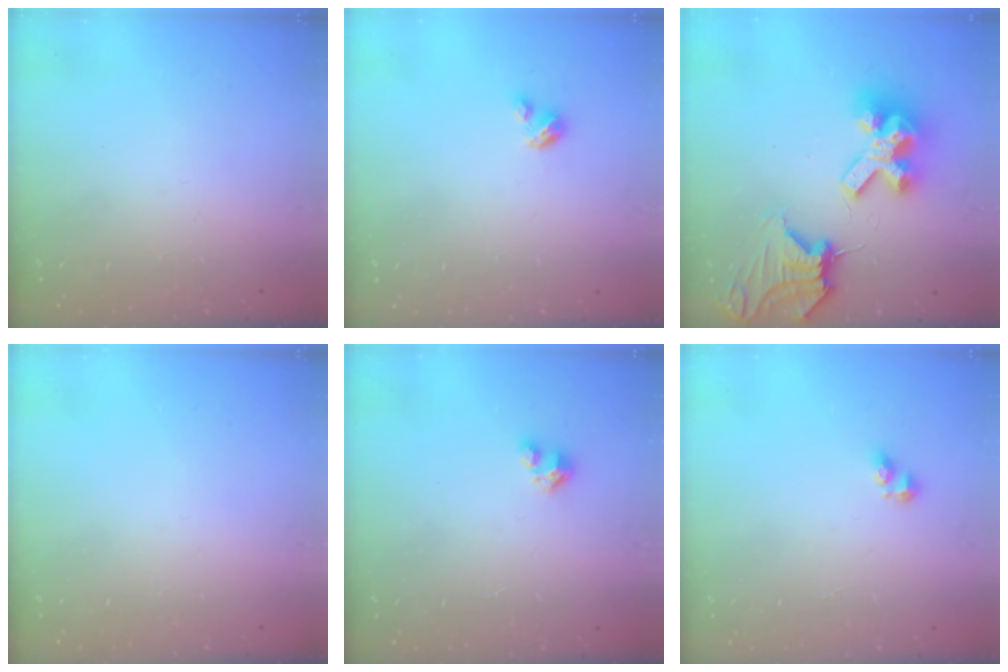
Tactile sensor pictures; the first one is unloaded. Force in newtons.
{"total": 2.9, "press": 2.9, "slide": 0.3}
{"total": 16.5, "press": 16.4, "slide": 1.7}
{"total": 0.0}
{"total": 1.6, "press": 1.6, "slide": 0.1}
{"total": 3.5, "press": 3.5, "slide": 0.4}